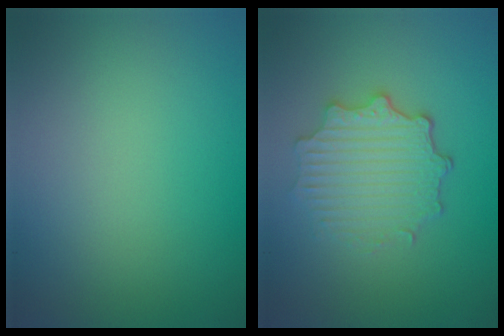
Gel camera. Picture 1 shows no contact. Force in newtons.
{"total": 4.4, "press": 3.6, "slide": 2.5}